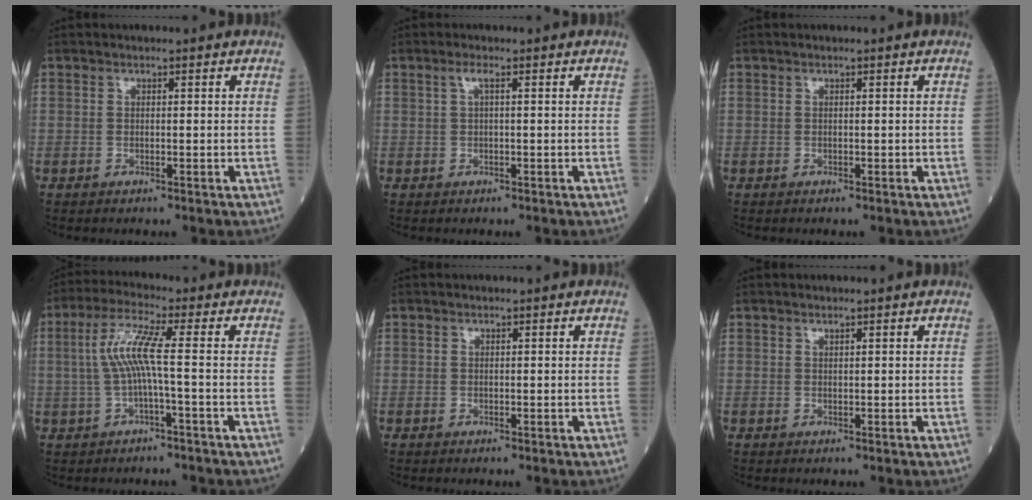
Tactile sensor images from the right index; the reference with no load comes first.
{"total": 1.3, "force": [0.4, 0.1, 1.3], "torque": [-0.030, 0.006, 0.007]}
{"total": 0.0}
{"total": 6.3, "force": [-0.2, 0.0, 6.3], "torque": [-0.135, 0.022, -0.003]}
{"total": 0.0}
{"total": 0.0}